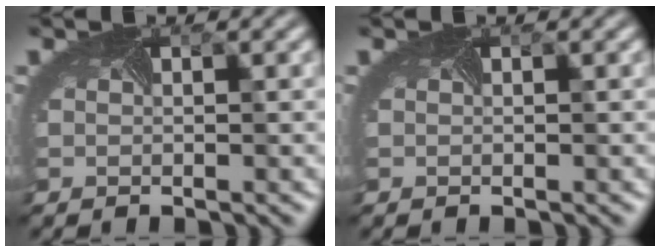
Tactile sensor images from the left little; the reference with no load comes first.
{"total": 0.0}